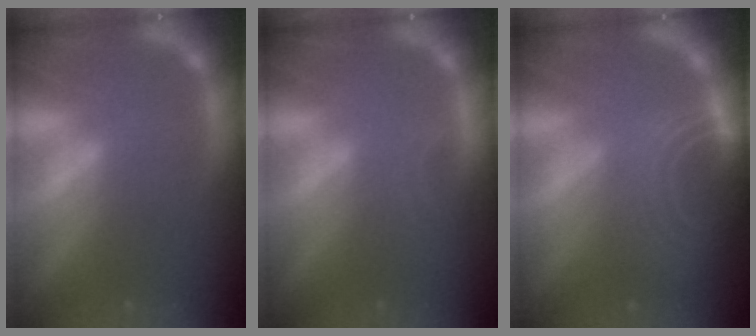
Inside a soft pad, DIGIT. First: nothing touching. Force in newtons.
{"total": 1.9}
{"total": 9.0}